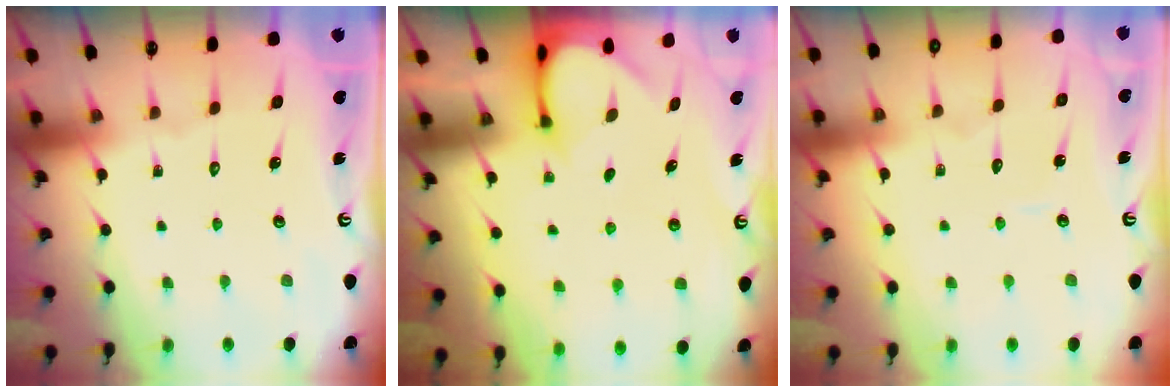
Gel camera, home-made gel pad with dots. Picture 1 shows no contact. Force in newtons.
{"total": 3.0, "press": 3.0, "slide": 0.3}
{"total": 4.1, "press": 4.0, "slide": 0.4}